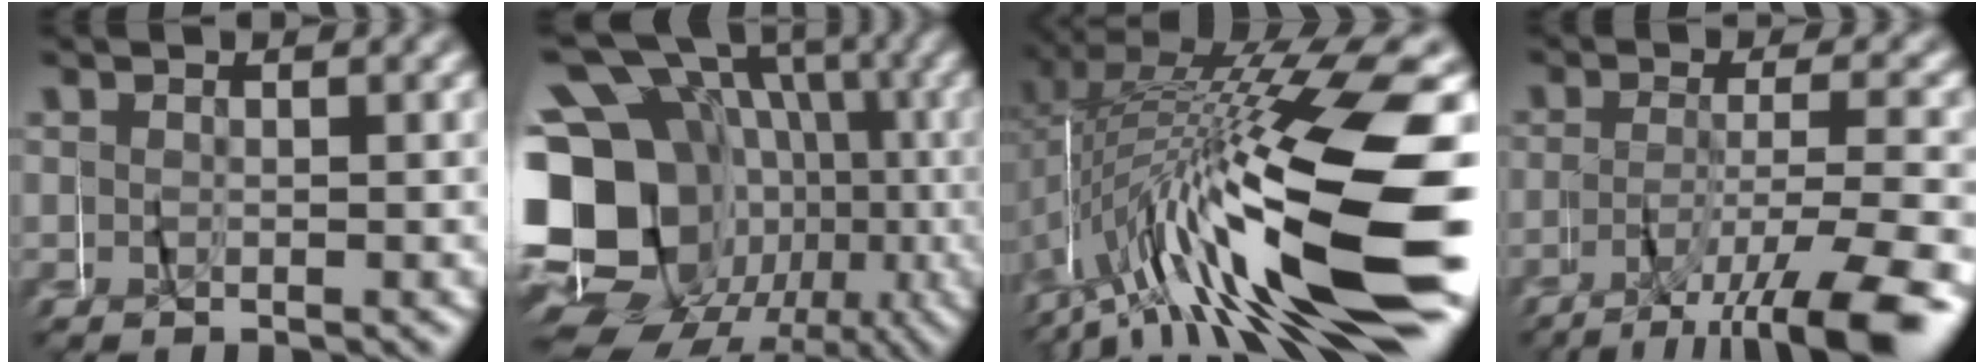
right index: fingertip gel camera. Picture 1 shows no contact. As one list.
[{"total": 18.0, "force": [-3.3, 14.1, 10.6], "torque": [-0.200, -0.038, -0.052]}, {"total": 13.4, "force": [-3.3, 3.6, 12.4], "torque": [-0.211, 0.000, -0.036]}, {"total": 7.5, "force": [-5.3, 0.9, 5.2], "torque": [-0.087, -0.017, -0.081]}]